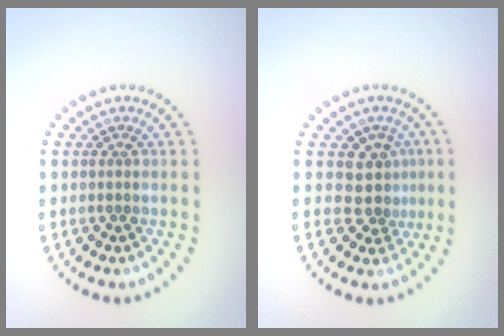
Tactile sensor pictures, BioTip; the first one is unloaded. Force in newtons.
{"total": 2.9, "press": 2.1, "slide": 1.9}